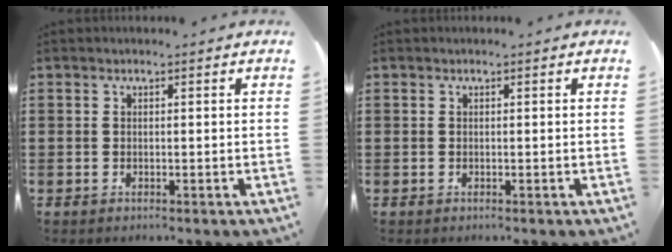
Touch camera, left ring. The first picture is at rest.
{"total": 0.0}